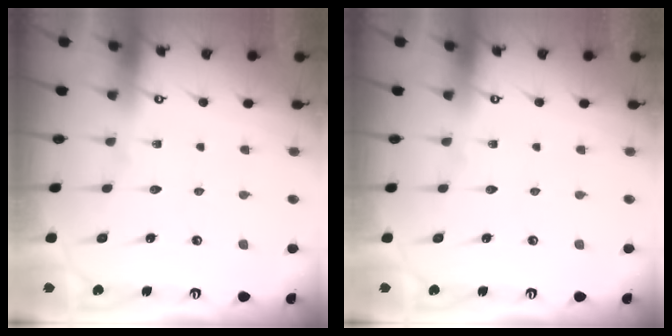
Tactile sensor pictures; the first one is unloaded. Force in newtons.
{"total": 0.0}